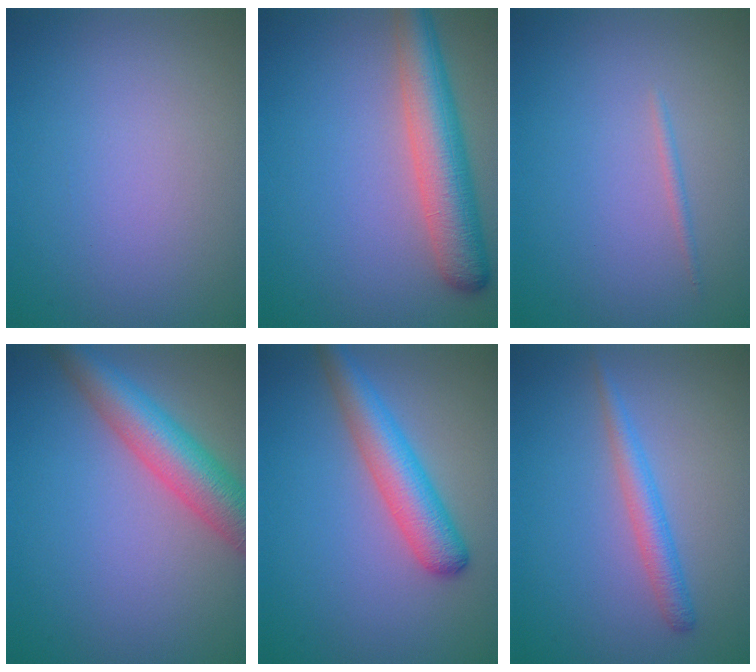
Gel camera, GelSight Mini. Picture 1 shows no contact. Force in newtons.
{"total": 6.2, "press": 6.2, "slide": 0.4}
{"total": 0.6, "press": 0.6, "slide": 0.1}
{"total": 6.6, "press": 6.6, "slide": 0.3}
{"total": 4.7, "press": 4.6, "slide": 0.1}
{"total": 2.2, "press": 2.2, "slide": 0.1}